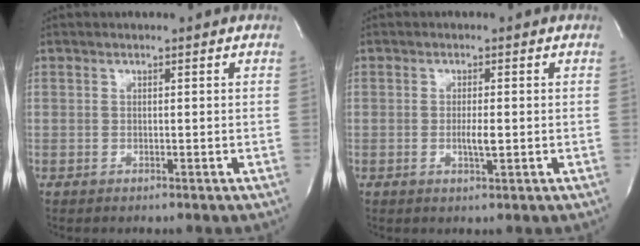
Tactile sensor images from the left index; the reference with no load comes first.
{"total": 2.3, "force": [-0.8, 0.2, 2.1], "torque": [-0.042, -0.008, -0.013]}